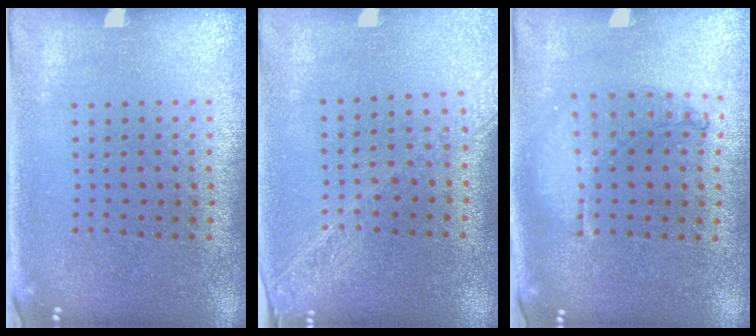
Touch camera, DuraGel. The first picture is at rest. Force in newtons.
{"total": 1.8, "press": 1.6, "slide": 0.8}
{"total": 1.0, "press": 0.9, "slide": 0.3}